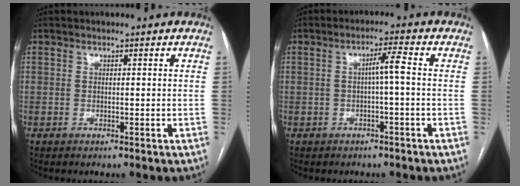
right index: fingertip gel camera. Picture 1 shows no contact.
{"total": 3.2, "force": [-0.3, -0.1, 3.2], "torque": [-0.053, 0.013, -0.002]}